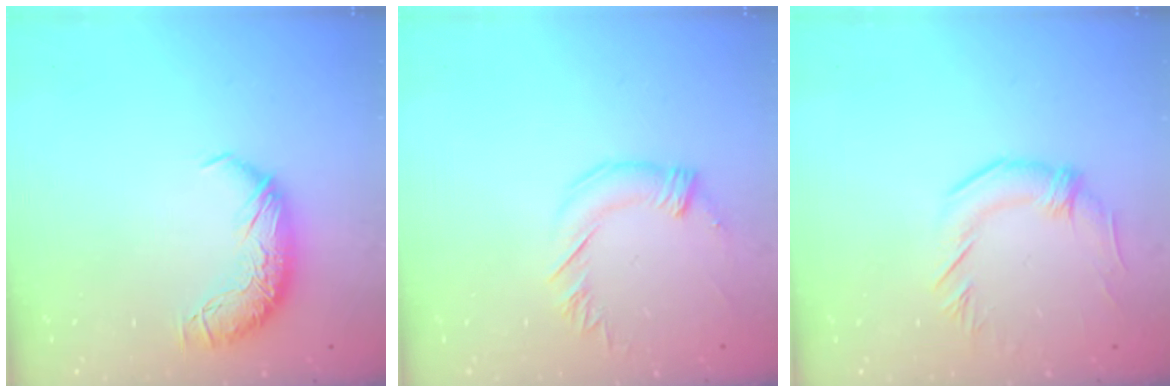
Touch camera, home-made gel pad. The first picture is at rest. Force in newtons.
{"total": 2.4, "press": 2.2, "slide": 1.0}
{"total": 1.5, "press": 1.4, "slide": 0.4}